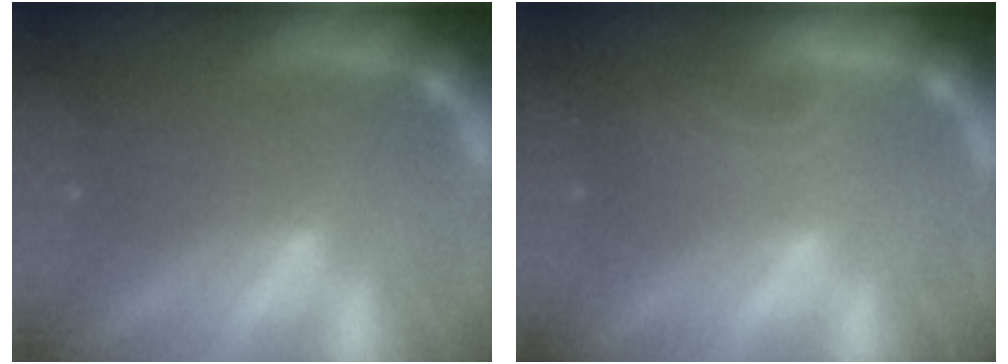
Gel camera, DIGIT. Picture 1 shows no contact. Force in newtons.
{"total": 2.9}